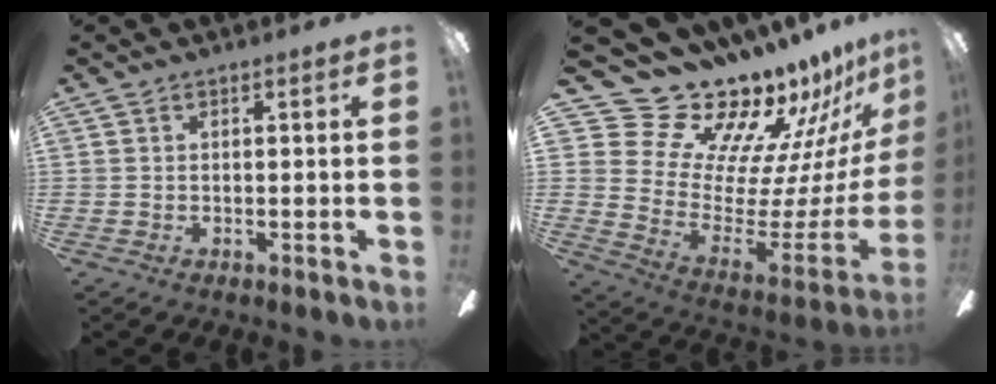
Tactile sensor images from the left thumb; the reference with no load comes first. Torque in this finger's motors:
{"motor_torque": [0.37, 0.31, 0.76, -2.00, -0.03]}